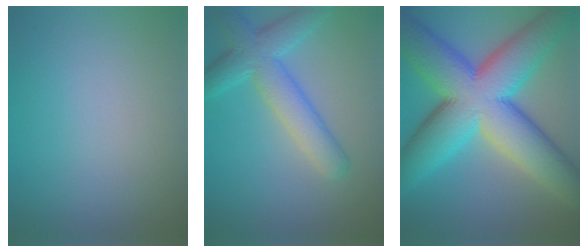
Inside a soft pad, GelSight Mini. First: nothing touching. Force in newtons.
{"total": 5.7, "press": 5.6, "slide": 0.2}
{"total": 16.4, "press": 16.4, "slide": 0.5}